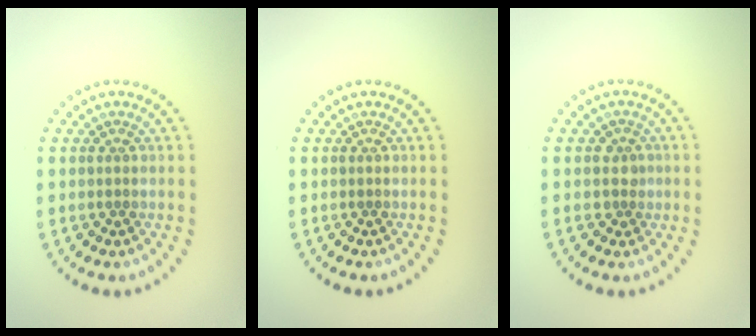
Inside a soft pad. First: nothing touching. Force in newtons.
{"total": 0.0}
{"total": 1.5, "press": 1.1, "slide": 1.0}